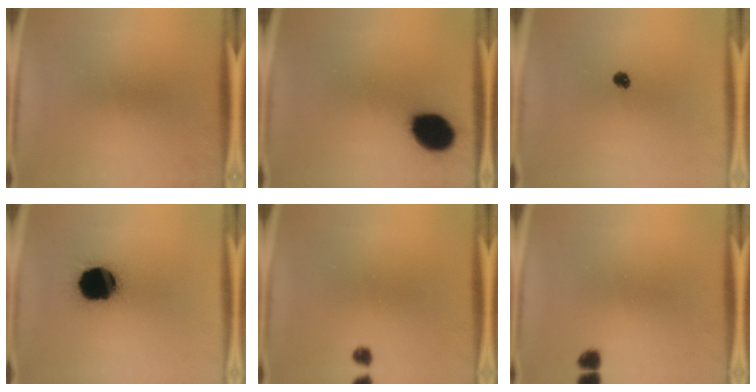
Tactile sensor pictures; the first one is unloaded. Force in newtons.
{"total": 13.7}
{"total": 1.9}
{"total": 19.0}
{"total": 1.4}
{"total": 1.8}